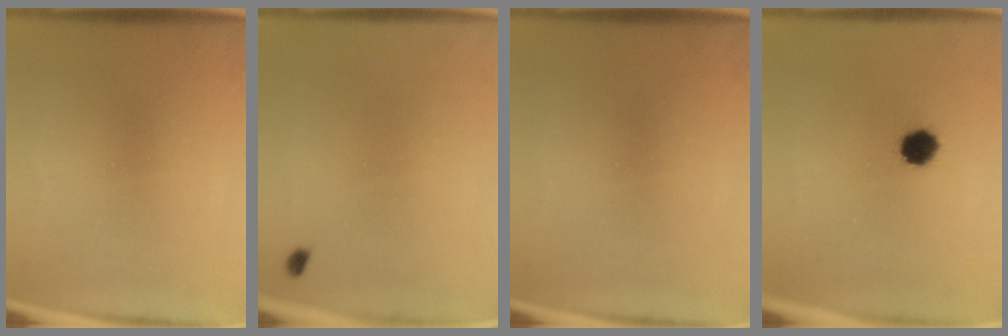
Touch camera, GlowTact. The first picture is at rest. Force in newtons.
{"total": 0.8}
{"total": 0.0}
{"total": 4.7}